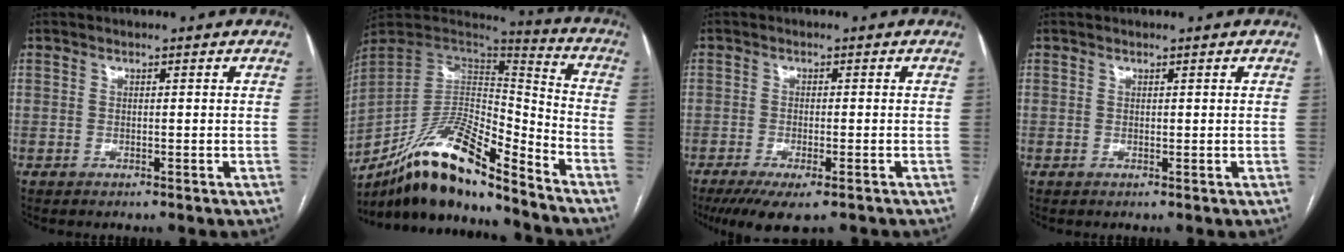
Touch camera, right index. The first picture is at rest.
{"total": 18.0, "force": [-14.3, 3.1, 10.5], "torque": [-0.189, 0.018, -0.259]}
{"total": 8.7, "force": [-6.4, 2.0, 5.6], "torque": [-0.078, -0.017, -0.097]}
{"total": 0.0}